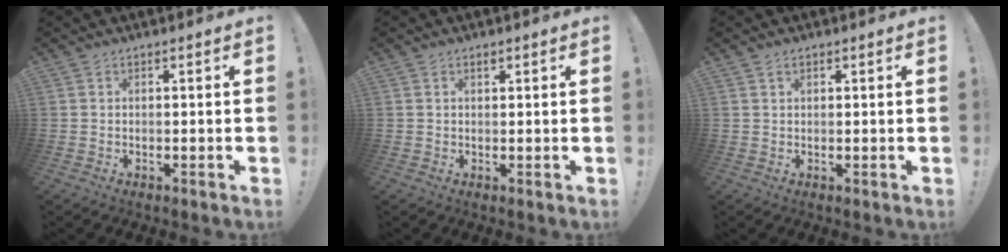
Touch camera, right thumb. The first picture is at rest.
{"total": 1.1, "force": [0.7, 0.7, 0.5], "torque": [-0.007, 0.000, 0.013]}
{"total": 1.1, "force": [0.7, 0.8, 0.4], "torque": [-0.006, 0.001, 0.012]}